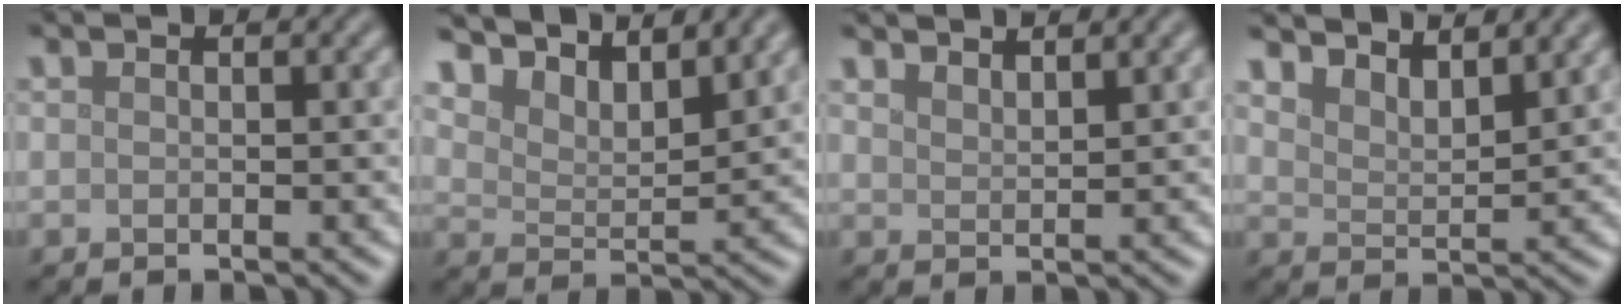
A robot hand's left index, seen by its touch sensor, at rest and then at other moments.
{"total": 6.9, "force": [6.3, 1.6, 2.3], "torque": [-0.057, -0.002, 0.103]}
{"total": 2.6, "force": [2.4, 0.5, 0.8], "torque": [-0.002, 0.006, 0.035]}
{"total": 5.6, "force": [5.1, 1.4, 2.0], "torque": [-0.032, 0.006, 0.070]}